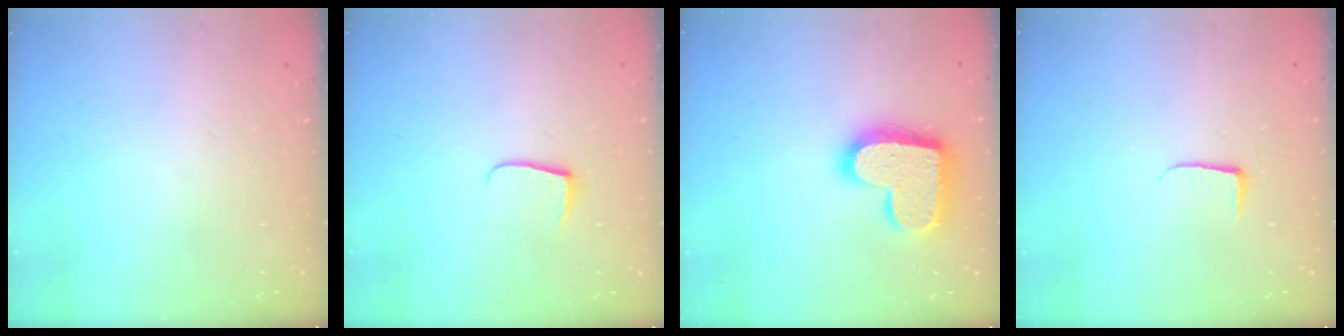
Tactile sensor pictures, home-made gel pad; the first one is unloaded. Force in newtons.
{"total": 6.0, "press": 5.9, "slide": 0.7}
{"total": 18.1, "press": 18.1, "slide": 1.1}
{"total": 4.0, "press": 4.0, "slide": 0.5}